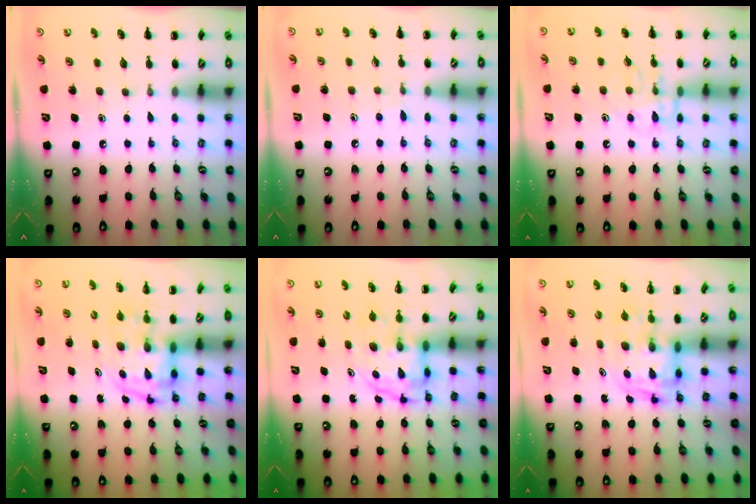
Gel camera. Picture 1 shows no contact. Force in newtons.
{"total": 5.6, "press": 5.0, "slide": 2.4}
{"total": 10.6, "press": 10.6, "slide": 0.5}
{"total": 3.6, "press": 3.6, "slide": 0.6}
{"total": 3.8, "press": 3.8, "slide": 0.3}
{"total": 2.7, "press": 2.7, "slide": 0.5}